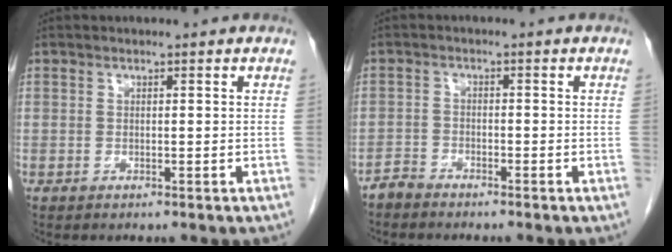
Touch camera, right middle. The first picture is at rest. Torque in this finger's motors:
{"motor_torque": [-0.01, 0.04, -0.01, 0.01]}